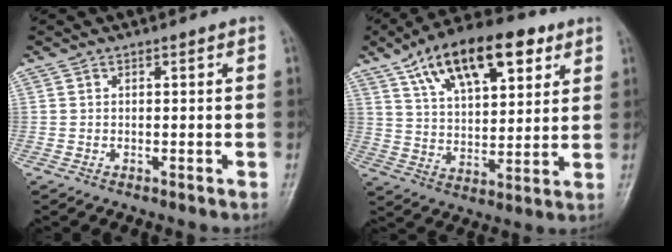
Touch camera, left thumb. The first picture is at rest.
{"total": 19.1, "force": [9.9, 8.9, 13.8], "torque": [-0.191, -0.019, 0.167]}